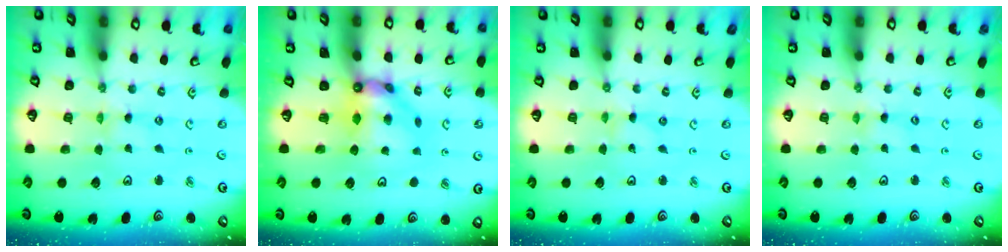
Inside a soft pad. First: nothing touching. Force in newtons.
{"total": 9.7, "press": 9.6, "slide": 1.0}
{"total": 0.0}
{"total": 0.5, "press": 0.5, "slide": 0.1}